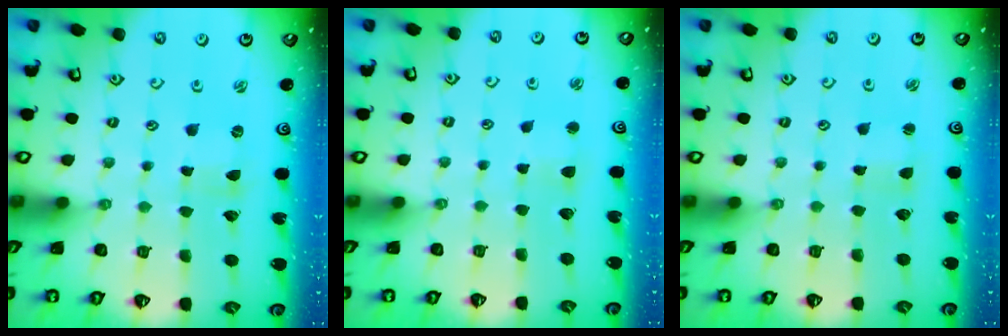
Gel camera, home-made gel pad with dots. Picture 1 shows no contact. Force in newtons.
{"total": 2.7, "press": 2.7, "slide": 0.4}
{"total": 0.7, "press": 0.7, "slide": 0.1}